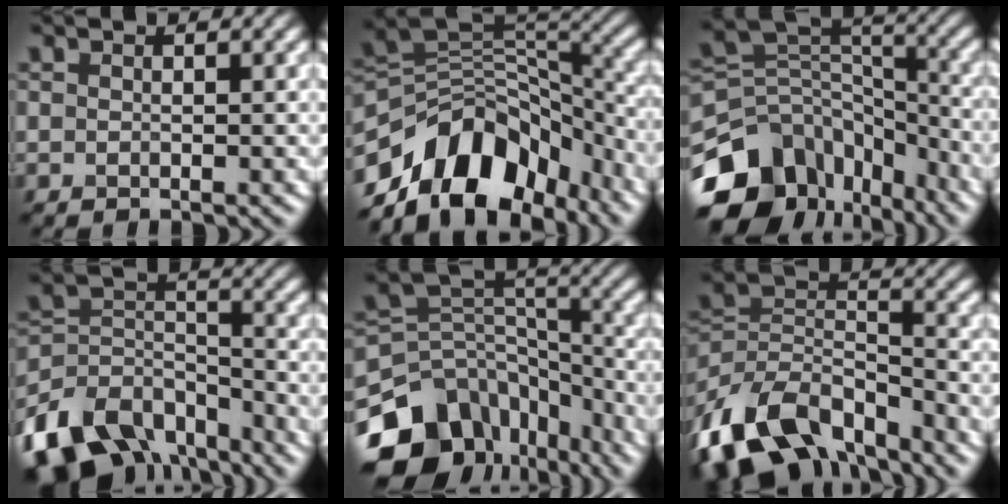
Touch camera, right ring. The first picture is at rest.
{"total": 11.9, "force": [-7.4, 7.2, 5.9], "torque": [-0.095, 0.019, -0.139]}
{"total": 12.2, "force": [-7.0, 8.6, 4.9], "torque": [-0.109, 0.024, -0.110]}
{"total": 12.8, "force": [-9.5, 6.8, 5.2], "torque": [-0.099, 0.006, -0.163]}
{"total": 13.8, "force": [-8.2, 9.8, 5.2], "torque": [-0.122, 0.015, -0.115]}
{"total": 12.4, "force": [-8.0, 6.6, 6.8], "torque": [-0.140, 0.006, -0.155]}